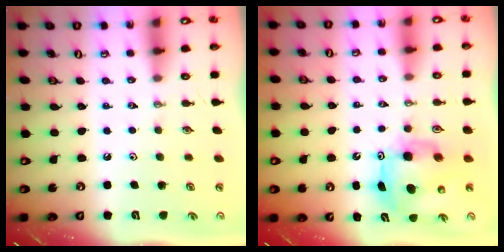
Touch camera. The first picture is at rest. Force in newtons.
{"total": 9.2, "press": 9.2, "slide": 0.7}